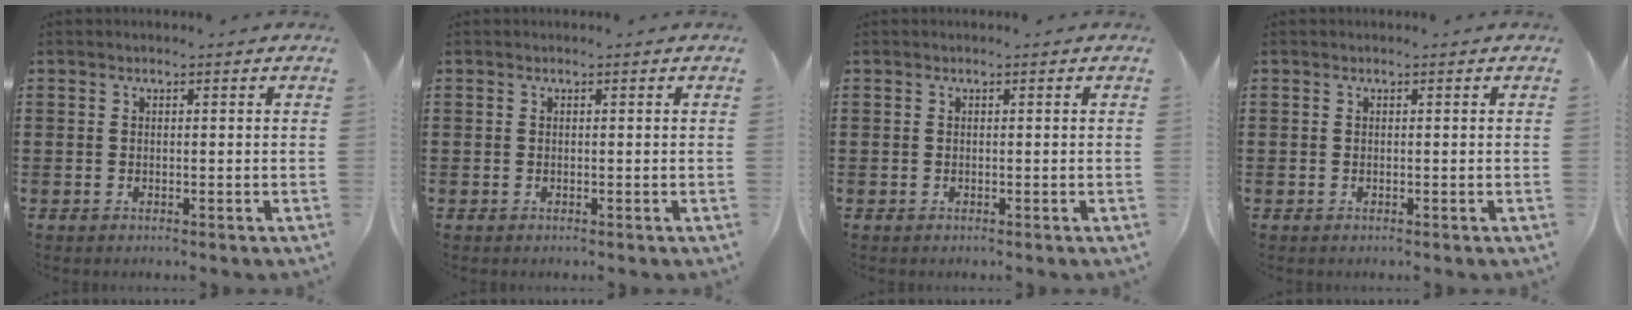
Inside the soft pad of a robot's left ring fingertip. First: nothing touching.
{"total": 0.0}
{"total": 0.0}
{"total": 0.0}